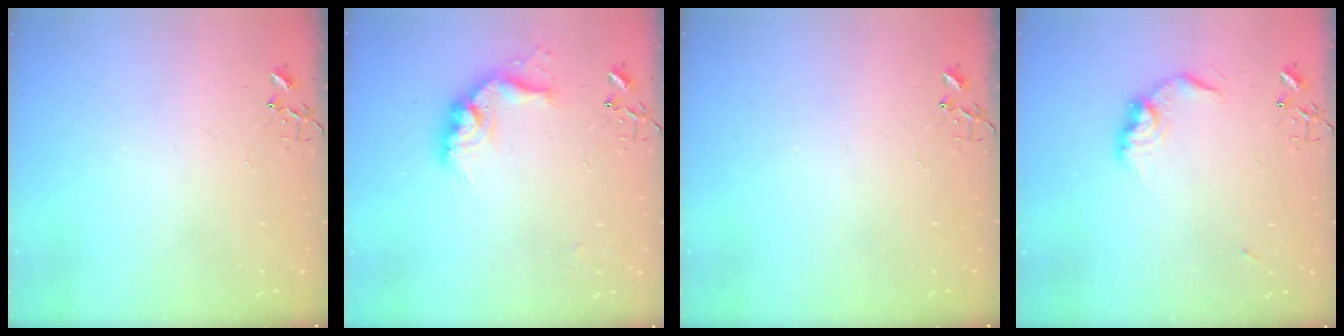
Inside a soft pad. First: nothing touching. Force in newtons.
{"total": 14.4, "press": 14.3, "slide": 0.7}
{"total": 0.0}
{"total": 10.5, "press": 10.4, "slide": 0.5}